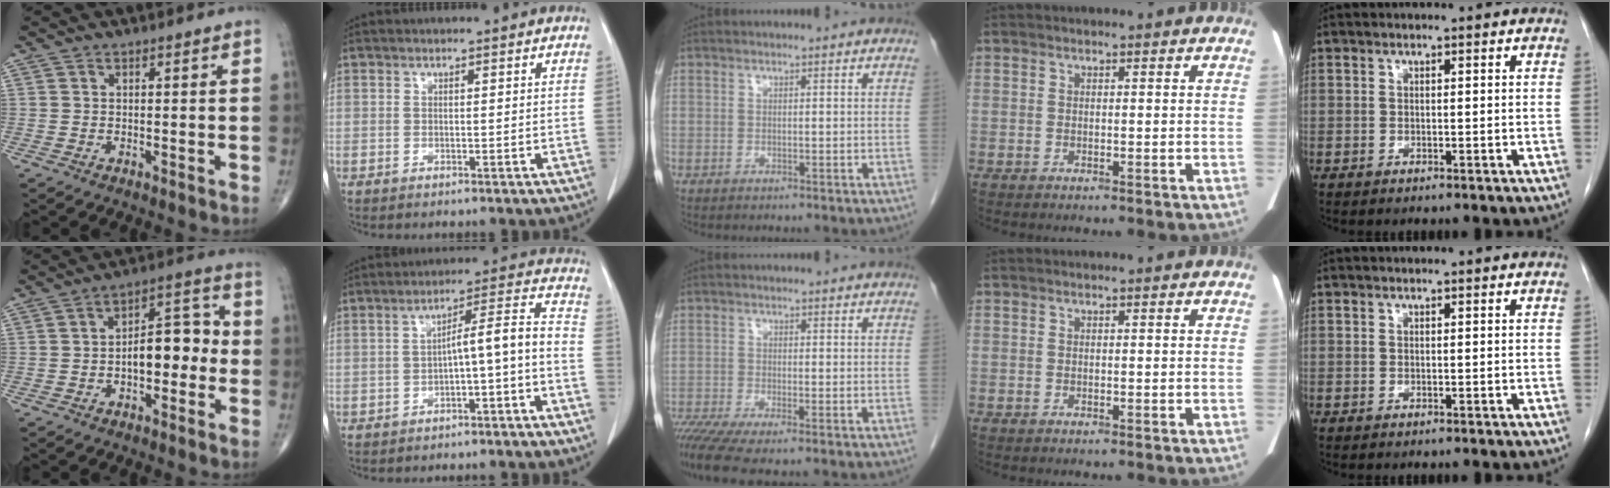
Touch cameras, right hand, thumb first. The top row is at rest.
{"thumb": {"total": 9.6, "force": [-1.6, 5.1, 7.9], "torque": [-0.090, 0.039, -0.034]}, "index": {"total": 7.5, "force": [-3.2, 0.6, 6.7], "torque": [-0.093, 0.035, -0.043]}, "middle": {"total": 6.1, "force": [-4.5, 0.2, 4.1], "torque": [-0.076, -0.016, -0.082]}}